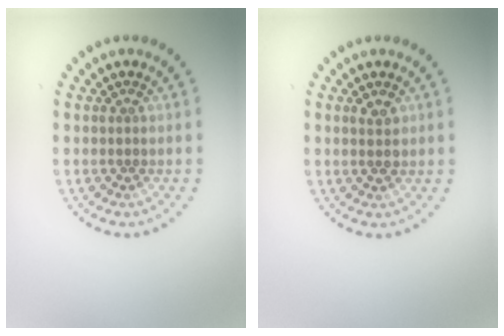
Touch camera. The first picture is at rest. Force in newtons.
{"total": 1.5, "press": 1.4, "slide": 0.3}